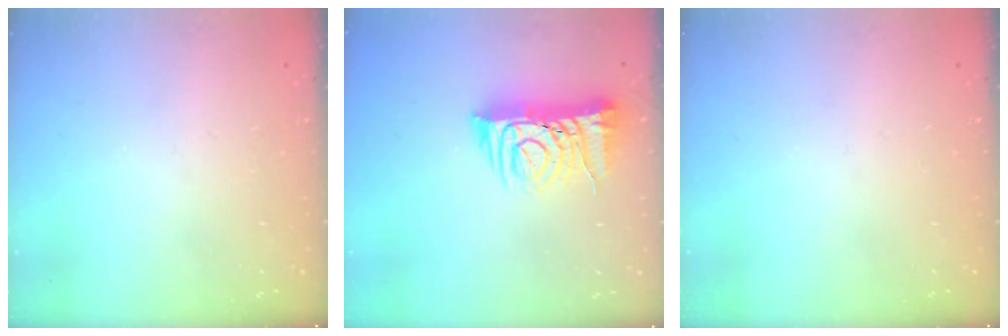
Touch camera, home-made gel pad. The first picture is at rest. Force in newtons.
{"total": 10.8, "press": 10.7, "slide": 1.5}
{"total": 0.0}